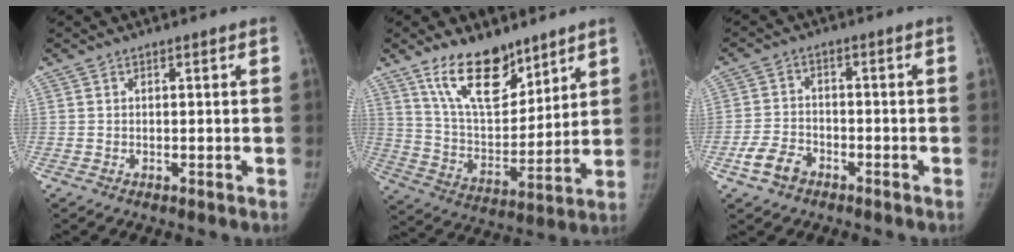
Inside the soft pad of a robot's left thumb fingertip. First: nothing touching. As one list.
[{"total": 15.7, "force": [10.8, 7.3, 8.7], "torque": [-0.108, -0.072, 0.204]}, {"total": 5.6, "force": [-3.2, 3.8, 2.6], "torque": [-0.049, 0.020, -0.058]}]